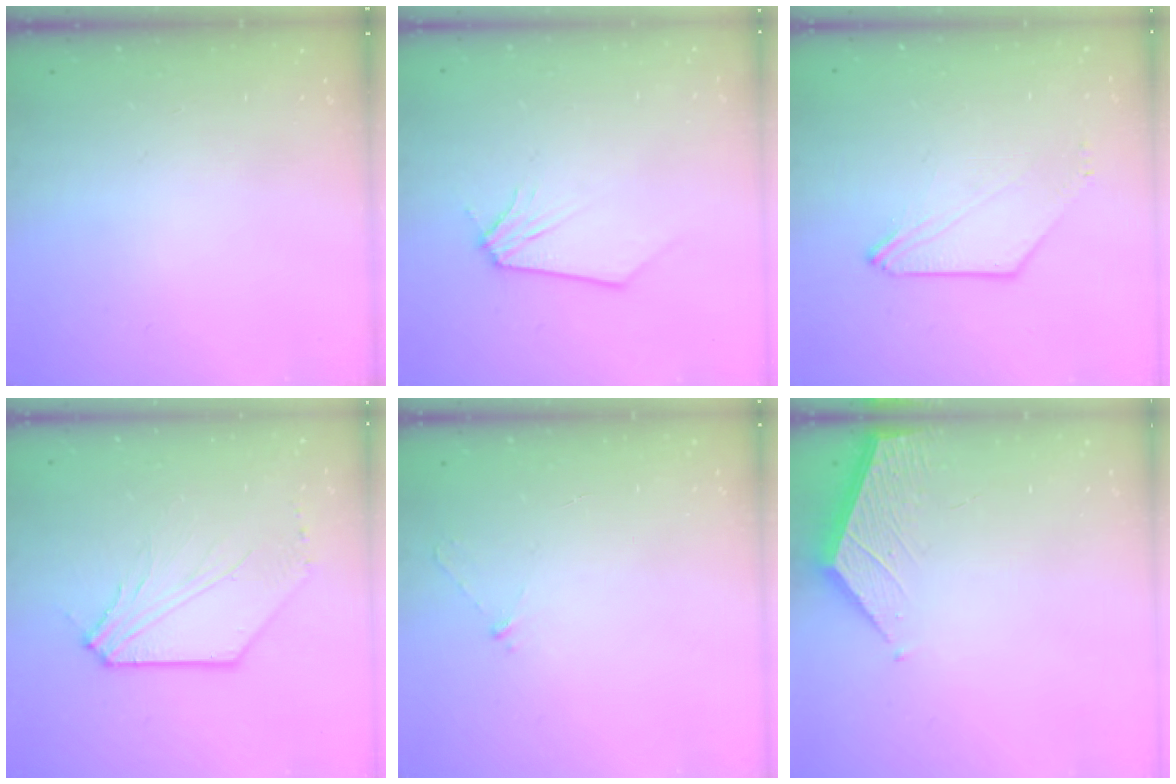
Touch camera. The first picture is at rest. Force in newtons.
{"total": 0.0}
{"total": 2.0, "press": 2.0, "slide": 0.5}
{"total": 8.0, "press": 7.8, "slide": 1.3}
{"total": 3.1, "press": 3.1, "slide": 0.4}
{"total": 1.9, "press": 1.9, "slide": 0.2}